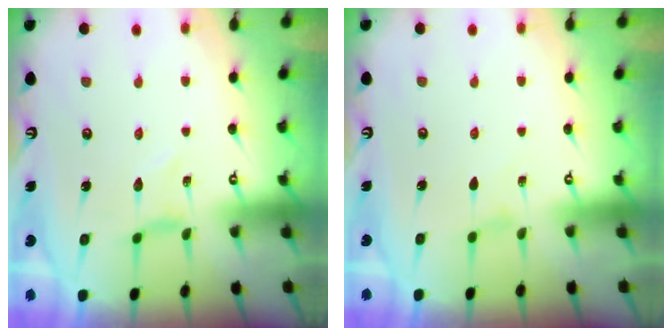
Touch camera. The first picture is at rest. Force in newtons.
{"total": 0.0}